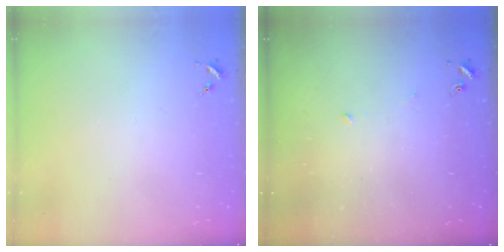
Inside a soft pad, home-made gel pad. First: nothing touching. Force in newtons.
{"total": 3.1, "press": 3.1, "slide": 0.2}